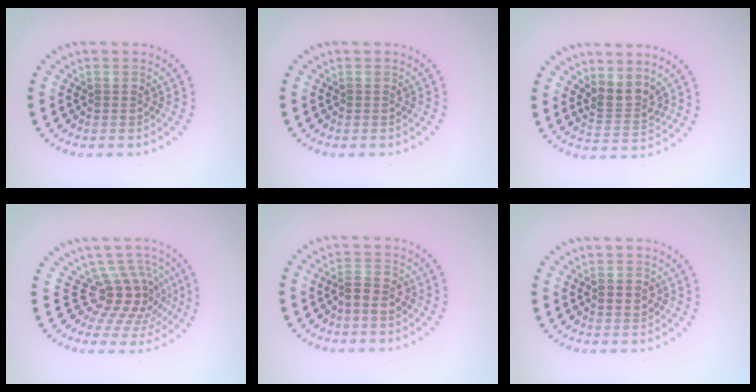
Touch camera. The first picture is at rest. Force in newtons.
{"total": 0.0}
{"total": 2.6, "press": 1.9, "slide": 1.8}
{"total": 4.4, "press": 3.1, "slide": 3.1}
{"total": 2.0, "press": 1.9, "slide": 0.7}
{"total": 1.8, "press": 1.8, "slide": 0.1}